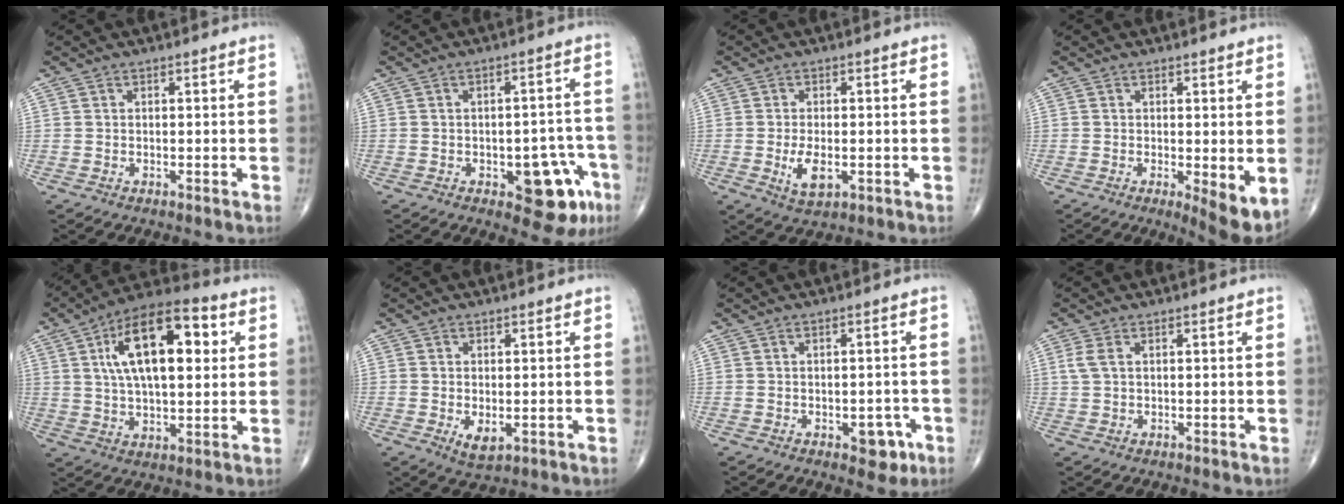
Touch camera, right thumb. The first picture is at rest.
{"total": 10.8, "force": [-4.6, 5.0, 8.4], "torque": [-0.060, 0.027, -0.050]}
{"total": 5.1, "force": [-1.1, 2.4, 4.3], "torque": [-0.075, -0.009, -0.016]}
{"total": 5.9, "force": [-0.6, 1.6, 5.7], "torque": [-0.079, -0.019, -0.009]}
{"total": 18.9, "force": [5.0, 8.6, 16.0], "torque": [-0.246, 0.009, 0.078]}
{"total": 3.4, "force": [-0.7, 1.7, 2.8], "torque": [-0.042, -0.009, -0.005]}
{"total": 4.5, "force": [-2.0, 2.5, 3.1], "torque": [-0.013, 0.009, -0.022]}
{"total": 2.2, "force": [0.7, 1.1, 1.7], "torque": [-0.048, 0.011, 0.018]}